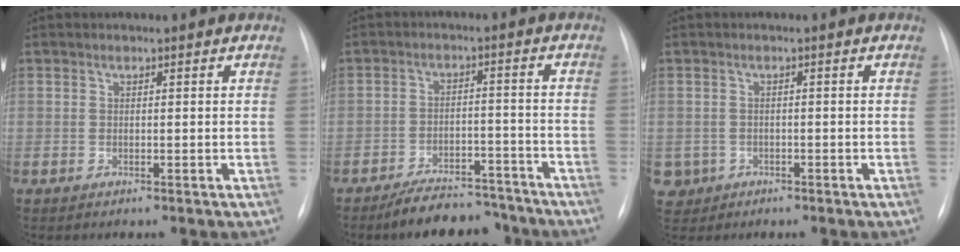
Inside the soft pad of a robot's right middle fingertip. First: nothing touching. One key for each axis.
{"total": 9.5, "fx": -8.4, "fy": 3.5, "fz": 2.8, "tx": -0.029, "ty": 0.015, "tz": -0.128}
{"total": 3.2, "fx": -1.3, "fy": 2.9, "fz": 0.0, "tx": -0.003, "ty": 0.006, "tz": -0.020}